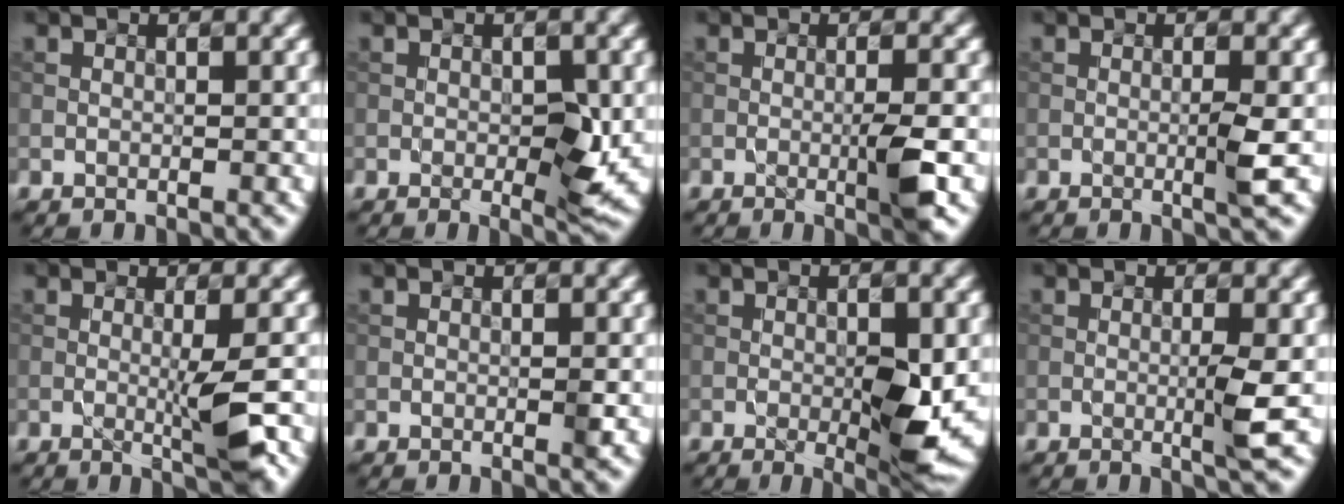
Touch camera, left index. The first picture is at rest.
{"total": 2.8, "force": [-0.5, 0.6, 2.7], "torque": [-0.041, -0.002, 0.000]}
{"total": 3.2, "force": [-0.7, 0.4, 3.1], "torque": [-0.049, -0.003, -0.007]}
{"total": 1.9, "force": [-0.3, 0.2, 1.9], "torque": [-0.034, -0.006, -0.004]}
{"total": 3.3, "force": [-0.4, 0.4, 3.2], "torque": [-0.053, -0.007, -0.002]}
{"total": 0.7, "force": [-0.1, 0.1, 0.7], "torque": [-0.012, 0.001, 0.000]}
{"total": 5.5, "force": [-0.9, 0.8, 5.4], "torque": [-0.088, -0.007, -0.003]}
{"total": 2.3, "force": [-0.3, 0.1, 2.2], "torque": [-0.040, -0.007, -0.004]}